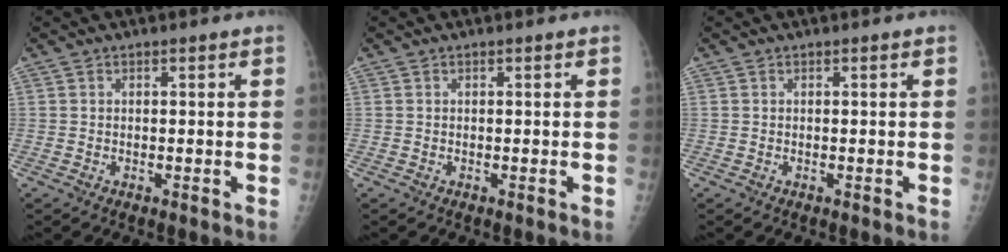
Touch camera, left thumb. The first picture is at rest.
{"total": 0.0}
{"total": 0.0}